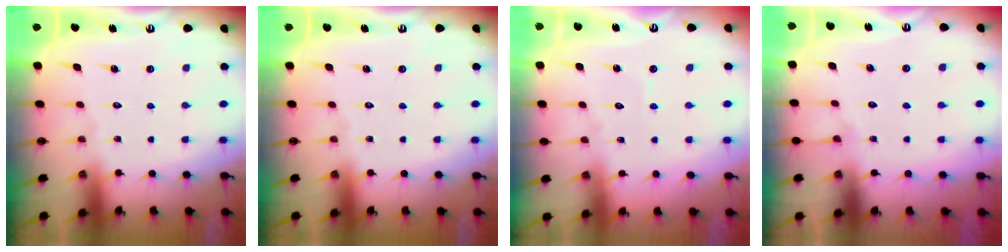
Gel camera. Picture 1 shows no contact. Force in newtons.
{"total": 0.0}
{"total": 3.4, "press": 3.4, "slide": 0.3}
{"total": 2.9, "press": 2.9, "slide": 0.3}